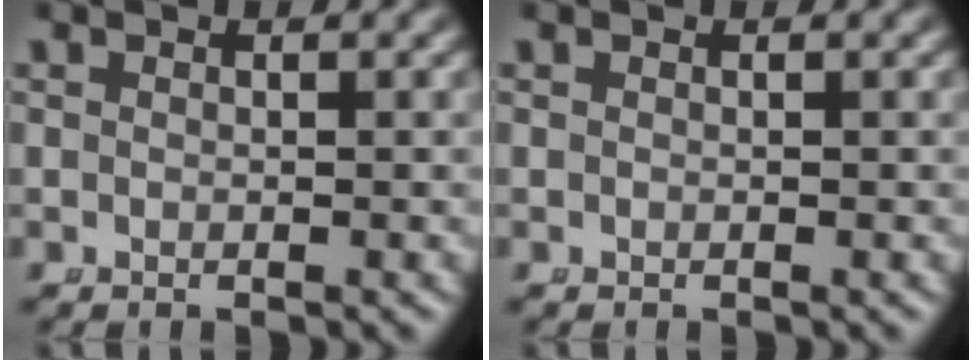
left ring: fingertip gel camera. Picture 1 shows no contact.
{"total": 0.0}